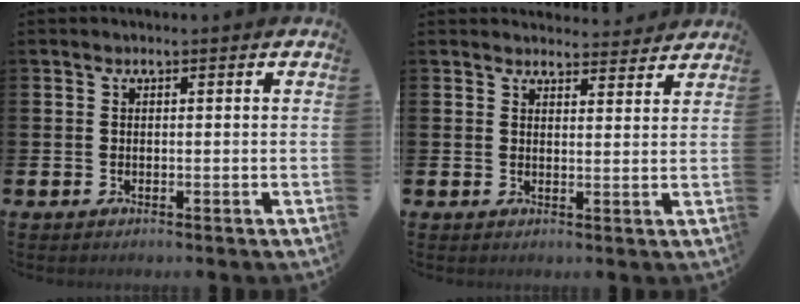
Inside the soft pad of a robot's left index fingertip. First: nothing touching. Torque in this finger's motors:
{"motor_torque": [0.84, -1.29, 0.19, 0.04]}